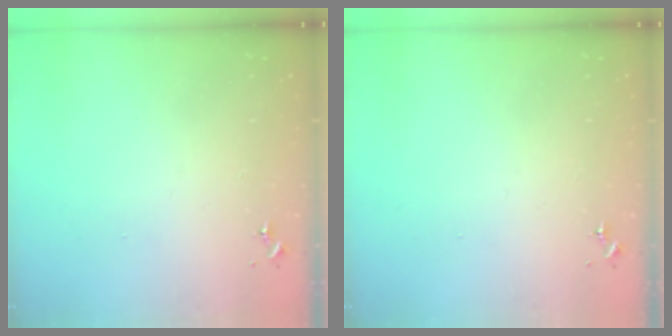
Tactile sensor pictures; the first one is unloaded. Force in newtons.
{"total": 0.0}